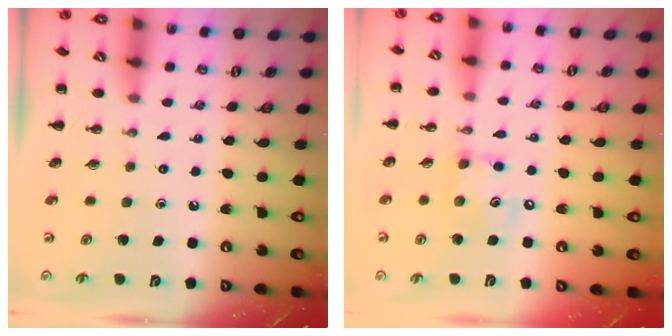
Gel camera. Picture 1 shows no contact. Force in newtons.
{"total": 8.2, "press": 8.2, "slide": 0.9}